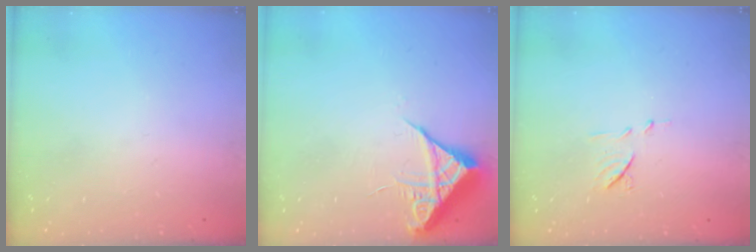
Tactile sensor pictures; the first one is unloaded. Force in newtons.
{"total": 6.7, "press": 6.7, "slide": 0.5}
{"total": 7.0, "press": 7.0, "slide": 0.6}